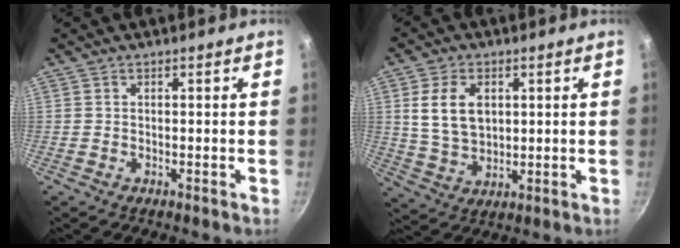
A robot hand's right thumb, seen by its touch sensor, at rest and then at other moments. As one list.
[{"total": 9.7, "force": [2.5, 6.4, 6.8], "torque": [-0.112, -0.010, 0.056]}]